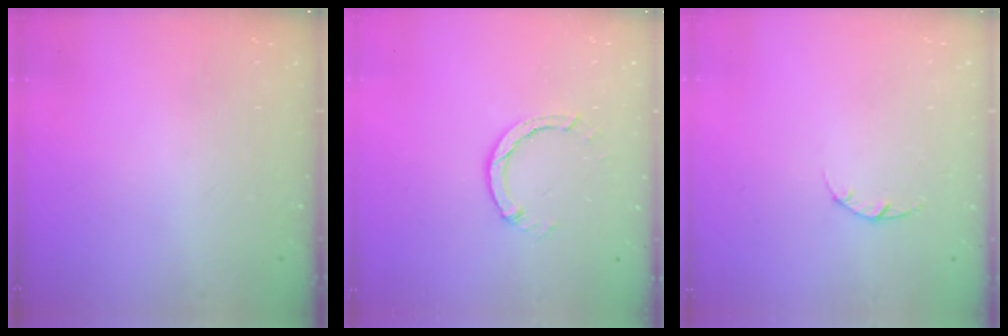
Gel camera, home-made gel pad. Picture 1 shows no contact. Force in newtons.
{"total": 2.7, "press": 2.7, "slide": 0.3}
{"total": 3.0, "press": 3.0, "slide": 0.4}